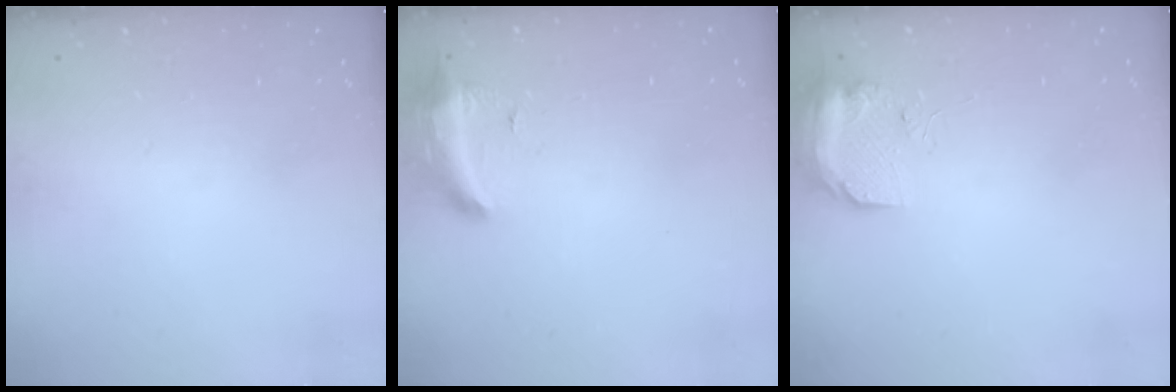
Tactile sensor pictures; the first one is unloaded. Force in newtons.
{"total": 8.5, "press": 8.4, "slide": 1.4}
{"total": 17.0, "press": 11.4, "slide": 12.7}